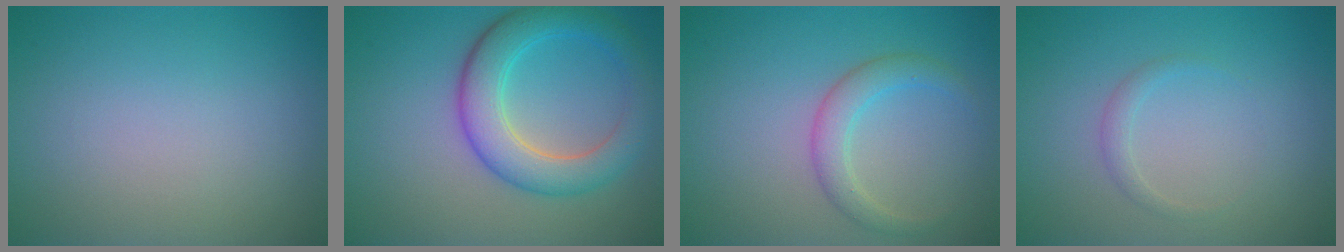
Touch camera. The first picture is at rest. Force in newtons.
{"total": 5.7, "press": 5.7, "slide": 0.1}
{"total": 2.6, "press": 2.6, "slide": 0.2}
{"total": 1.0, "press": 1.0, "slide": 0.1}